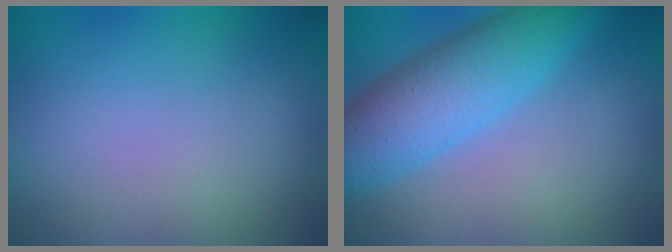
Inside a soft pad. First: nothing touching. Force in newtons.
{"total": 6.1, "press": 6.1, "slide": 0.1}